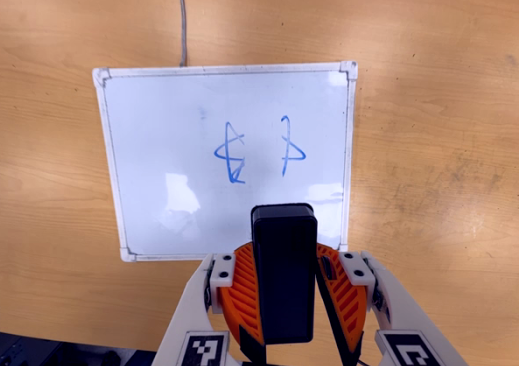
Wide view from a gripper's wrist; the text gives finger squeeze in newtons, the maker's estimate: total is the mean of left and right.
{"total": 6.3, "left": 6.8, "right": 5.9}